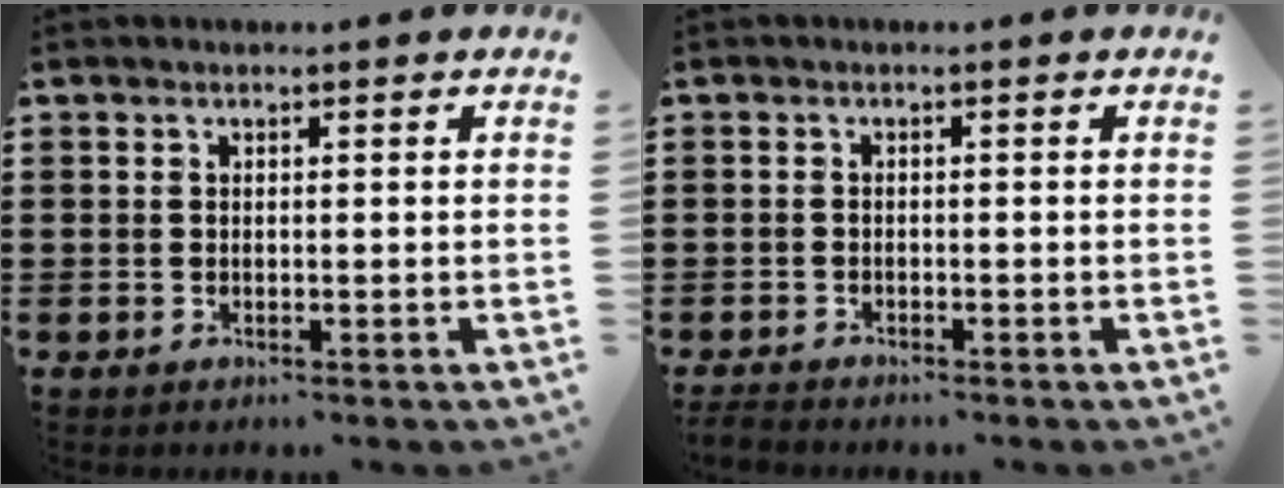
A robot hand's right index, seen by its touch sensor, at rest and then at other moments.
{"total": 1.3, "force": [-1.2, 0.3, 0.2], "torque": [-0.008, 0.000, -0.025]}